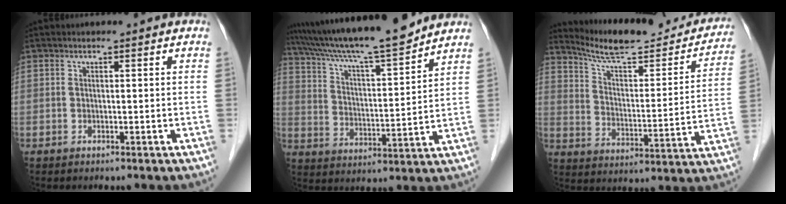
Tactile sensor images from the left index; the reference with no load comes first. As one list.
[{"total": 17.0, "force": [15.0, 0.1, 8.0], "torque": [-0.140, 0.003, 0.245]}, {"total": 20.5, "force": [18.8, 3.4, 7.5], "torque": [-0.102, -0.029, 0.260]}]